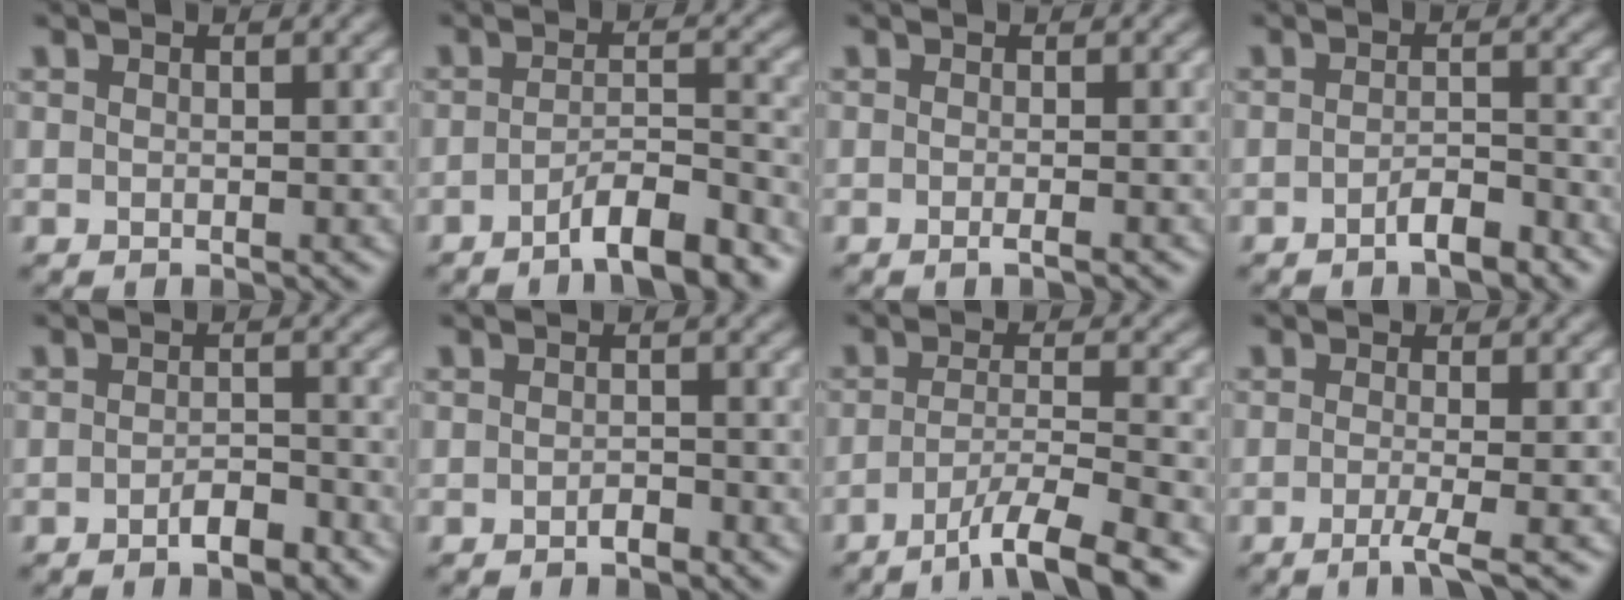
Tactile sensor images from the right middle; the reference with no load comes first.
{"total": 5.9, "force": [-4.1, 1.3, 4.1], "torque": [-0.056, 0.006, -0.065]}
{"total": 1.4, "force": [-0.4, 0.4, 1.2], "torque": [-0.010, -0.005, -0.014]}
{"total": 2.4, "force": [-1.6, 0.7, 1.7], "torque": [-0.028, 0.004, -0.029]}
{"total": 2.5, "force": [-1.5, 0.9, 1.8], "torque": [-0.028, 0.002, -0.025]}
{"total": 1.1, "force": [-0.7, 0.4, 0.7], "torque": [-0.011, 0.001, -0.011]}
{"total": 6.6, "force": [-4.1, 1.4, 4.9], "torque": [-0.070, -0.001, -0.071]}
{"total": 2.7, "force": [-1.2, 0.5, 2.4], "torque": [-0.035, -0.007, -0.030]}